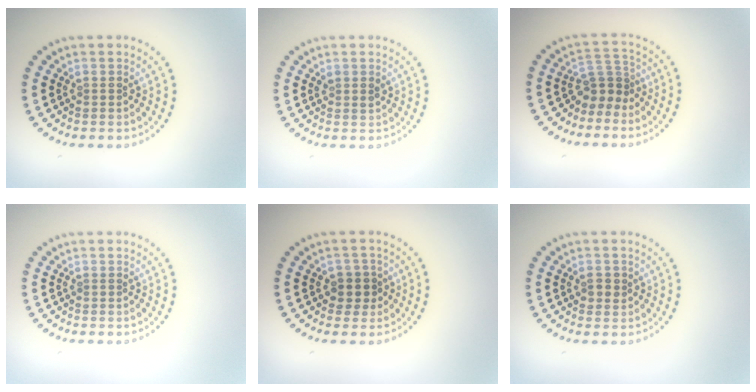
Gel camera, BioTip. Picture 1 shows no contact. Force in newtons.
{"total": 0.8, "press": 0.8, "slide": 0.3}
{"total": 2.7, "press": 1.8, "slide": 2.0}
{"total": 0.0}
{"total": 2.1, "press": 1.9, "slide": 1.1}
{"total": 1.2, "press": 1.2, "slide": 0.1}